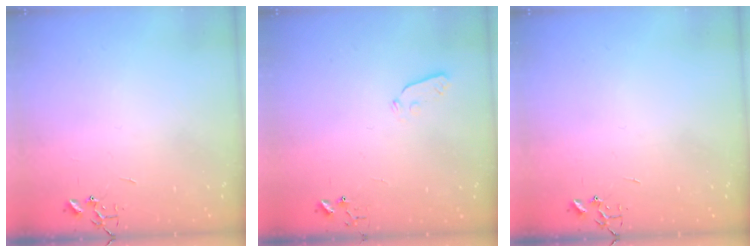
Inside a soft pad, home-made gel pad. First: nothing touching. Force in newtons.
{"total": 3.7, "press": 3.6, "slide": 0.4}
{"total": 0.0}